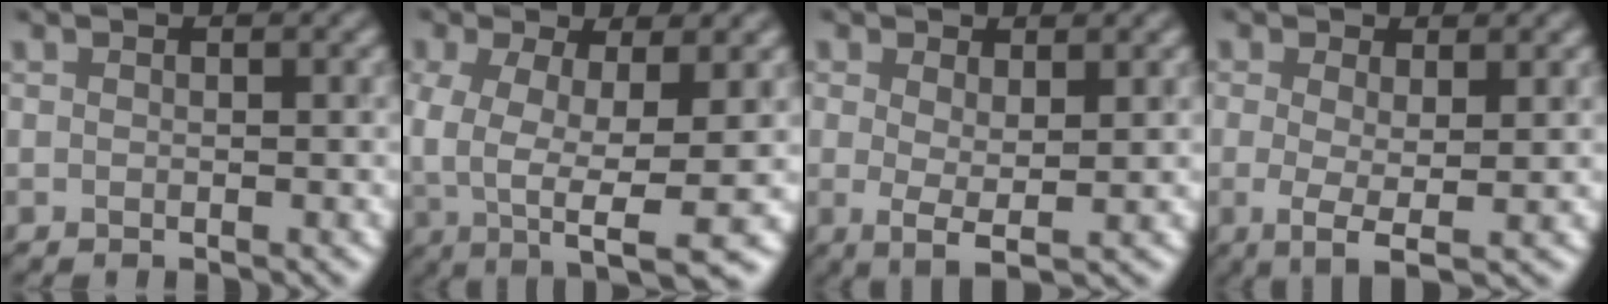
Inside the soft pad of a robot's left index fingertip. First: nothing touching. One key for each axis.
{"total": 9.1, "fx": -2.2, "fy": 4.0, "fz": 7.9, "tx": -0.167, "ty": -0.021, "tz": -0.024}
{"total": 2.5, "fx": 0.3, "fy": 0.8, "fz": 2.3, "tx": -0.044, "ty": -0.001, "tz": 0.008}
{"total": 3.2, "fx": -0.4, "fy": 1.0, "fz": 3.0, "tx": -0.059, "ty": -0.004, "tz": -0.005}